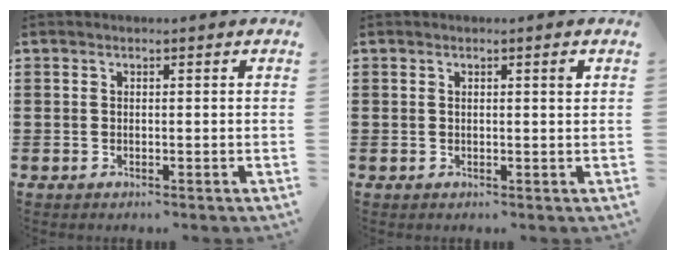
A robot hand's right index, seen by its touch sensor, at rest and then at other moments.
{"total": 1.3, "force": [0.5, 0.0, 1.2], "torque": [-0.014, -0.002, 0.006]}